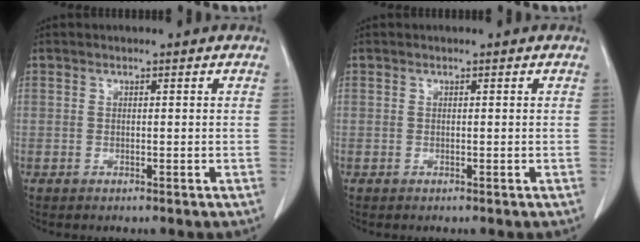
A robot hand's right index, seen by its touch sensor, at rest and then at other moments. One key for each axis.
{"total": 0.0}